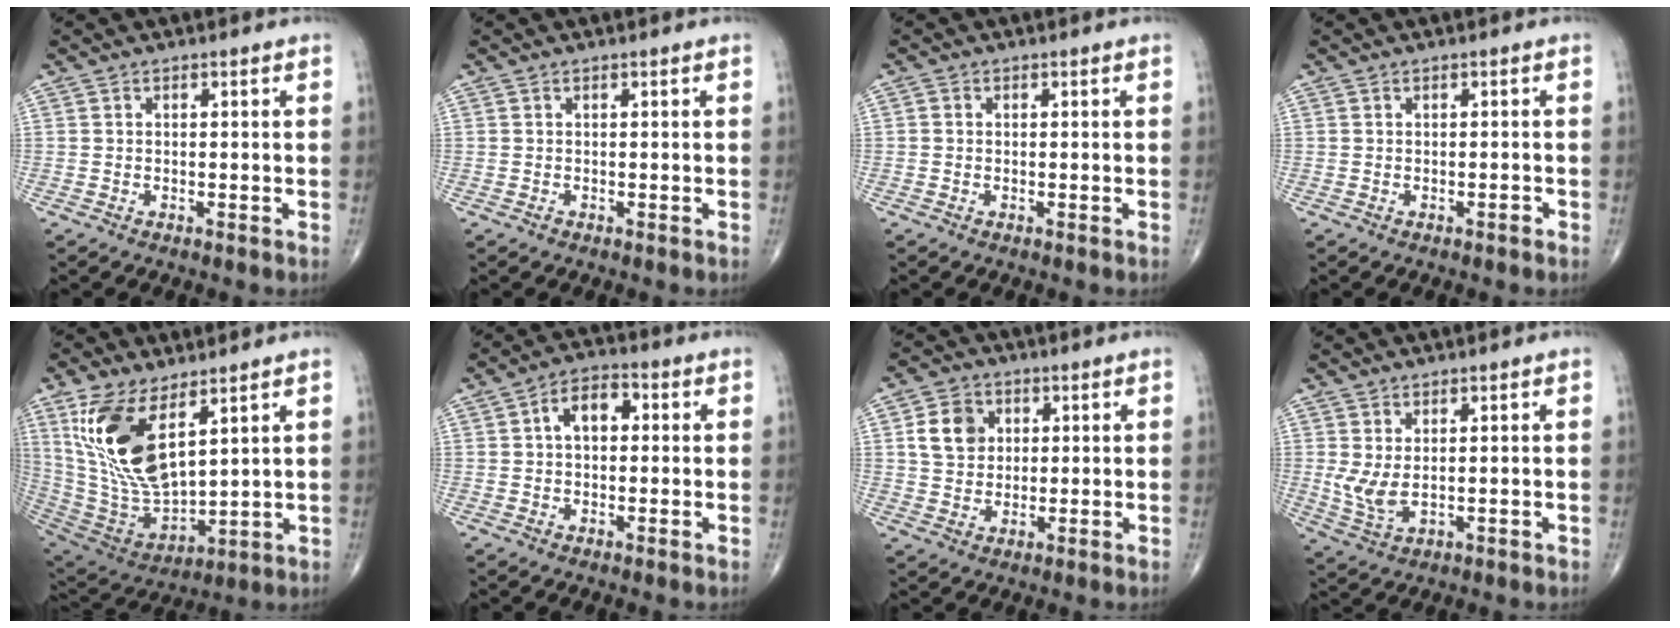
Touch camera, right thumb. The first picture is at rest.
{"total": 0.0}
{"total": 0.6, "force": [0.0, 0.6, 0.2], "torque": [-0.001, 0.001, -0.003]}
{"total": 0.6, "force": [-0.4, 0.2, 0.5], "torque": [-0.008, -0.001, -0.006]}
{"total": 18.6, "force": [8.0, 8.4, 14.6], "torque": [-0.279, -0.038, 0.174]}
{"total": 6.6, "force": [1.1, 4.1, 5.0], "torque": [-0.074, 0.018, 0.010]}
{"total": 7.4, "force": [2.0, 6.1, 3.7], "torque": [-0.045, -0.004, 0.036]}
{"total": 4.9, "force": [0.9, 2.2, 4.3], "torque": [-0.094, -0.011, 0.027]}